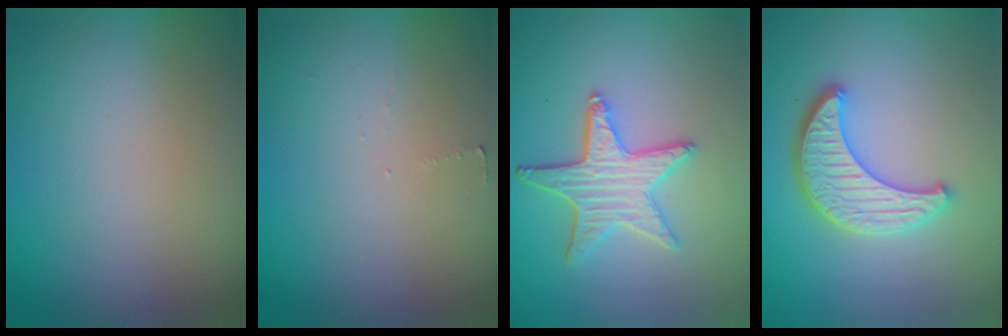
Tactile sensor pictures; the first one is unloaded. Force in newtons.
{"total": 0.5, "press": 0.5, "slide": 0.1}
{"total": 4.4, "press": 3.7, "slide": 2.3}
{"total": 4.4, "press": 3.8, "slide": 2.3}